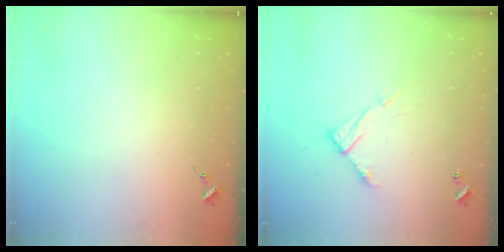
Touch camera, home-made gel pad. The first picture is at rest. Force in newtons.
{"total": 9.6, "press": 9.6, "slide": 0.3}